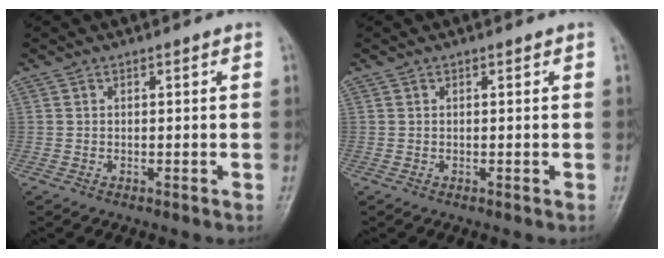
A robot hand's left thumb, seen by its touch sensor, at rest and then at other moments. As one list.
[{"total": 0.0}]